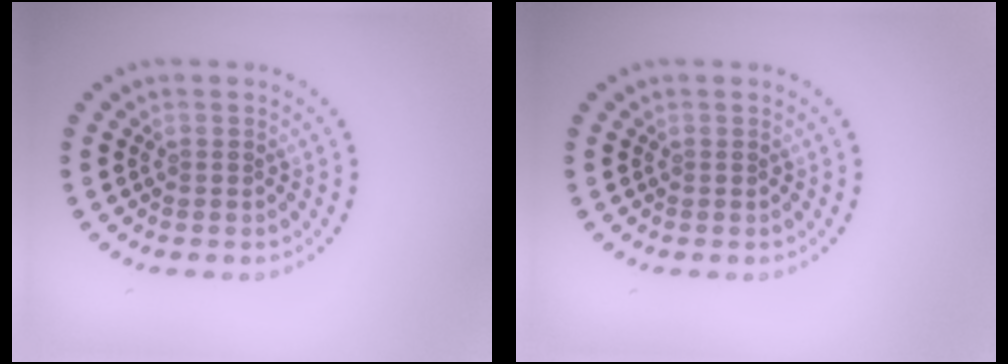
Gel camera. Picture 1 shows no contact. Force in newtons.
{"total": 0.0}